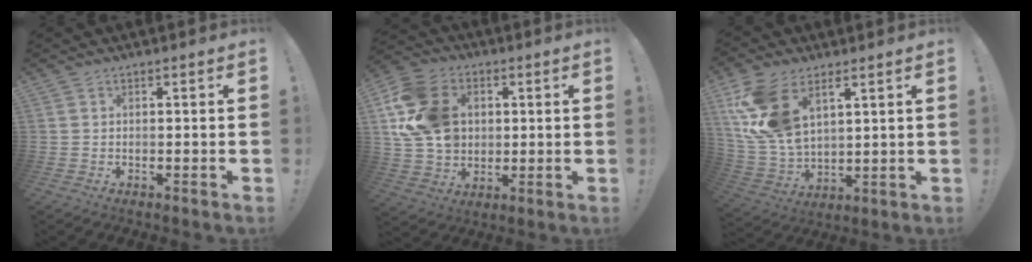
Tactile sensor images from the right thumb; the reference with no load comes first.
{"total": 18.7, "force": [3.9, 14.9, 10.6], "torque": [-0.193, -0.003, 0.080]}
{"total": 14.7, "force": [7.5, 8.5, 9.4], "torque": [-0.196, -0.035, 0.145]}